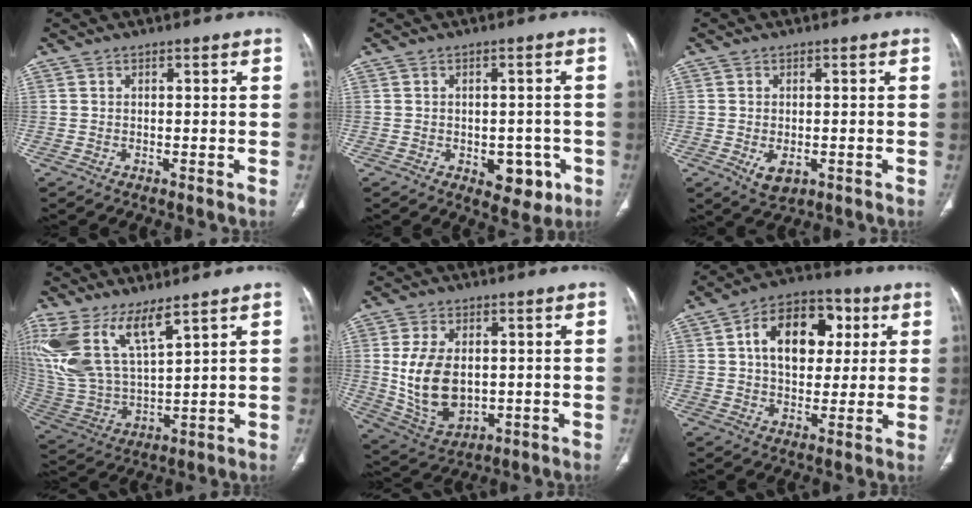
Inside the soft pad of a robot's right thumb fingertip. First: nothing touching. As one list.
[{"total": 6.8, "force": [-2.3, 4.4, 4.6], "torque": [-0.025, 0.010, -0.020]}, {"total": 4.0, "force": [-1.2, 2.4, 3.0], "torque": [-0.048, -0.002, -0.008]}, {"total": 17.7, "force": [10.4, 7.0, 12.5], "torque": [-0.275, -0.042, 0.224]}, {"total": 13.2, "force": [0.4, 8.5, 10.1], "torque": [-0.176, -0.010, 0.029]}, {"total": 15.5, "force": [3.8, 10.2, 11.0], "torque": [-0.140, 0.010, 0.054]}]